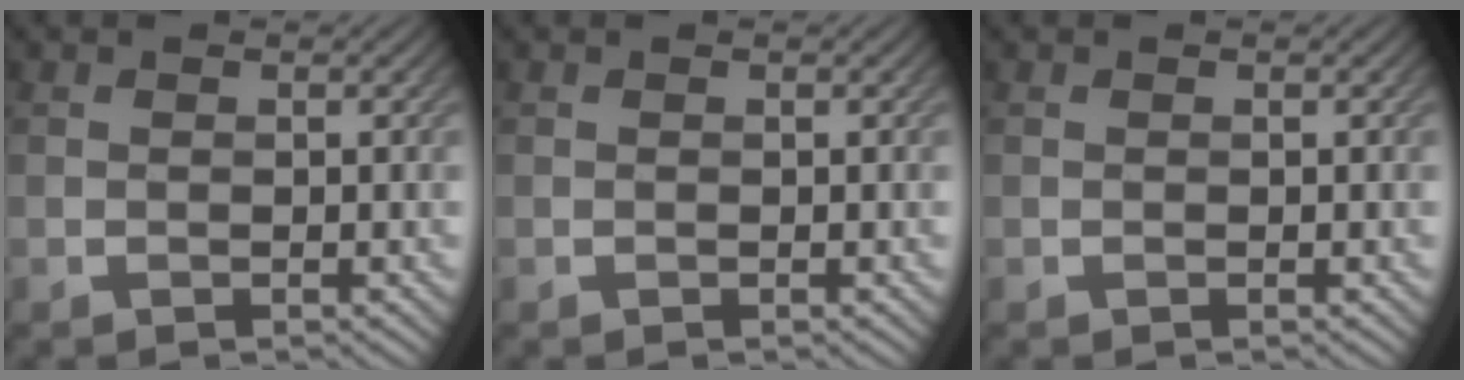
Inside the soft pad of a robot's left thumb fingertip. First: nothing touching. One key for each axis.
{"total": 0.0}
{"total": 0.0}